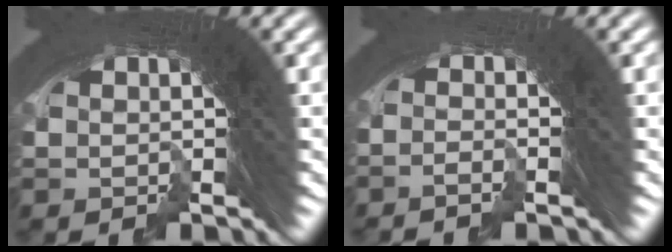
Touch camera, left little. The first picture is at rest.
{"total": 2.3, "force": [-0.4, -1.7, -1.5], "torque": [0.037, 0.006, -0.013]}